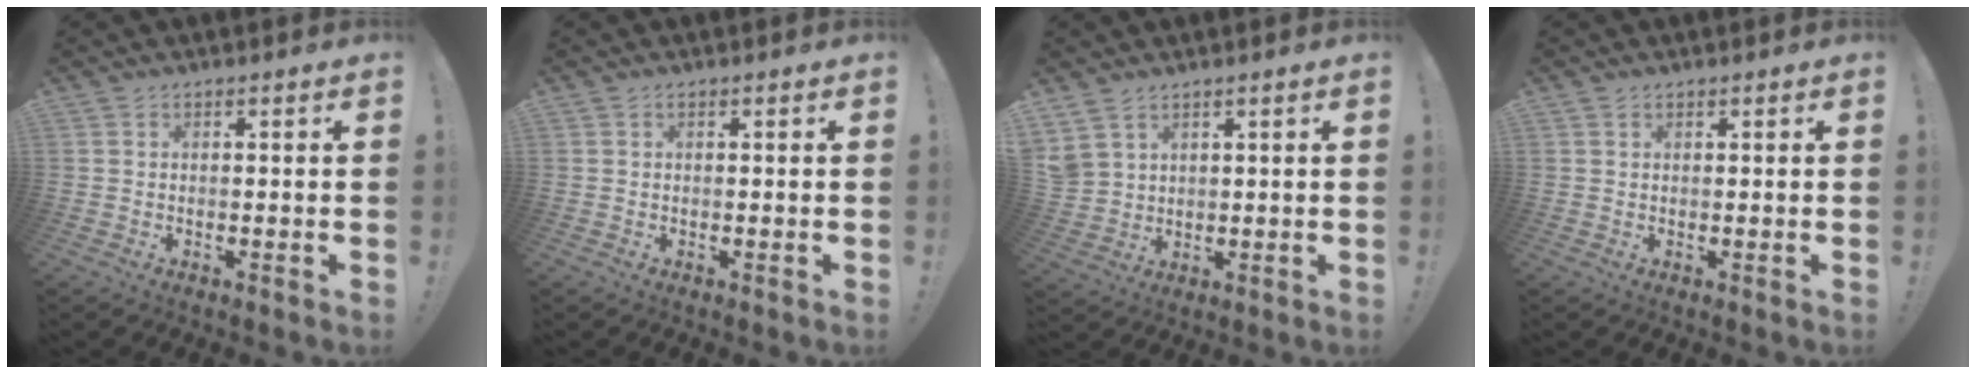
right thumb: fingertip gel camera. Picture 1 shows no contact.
{"total": 0.0}
{"total": 5.3, "force": [3.7, 3.3, 2.0], "torque": [-0.052, -0.015, 0.075]}
{"total": 0.6, "force": [0.5, 0.4, 0.1], "torque": [0.000, -0.001, 0.009]}